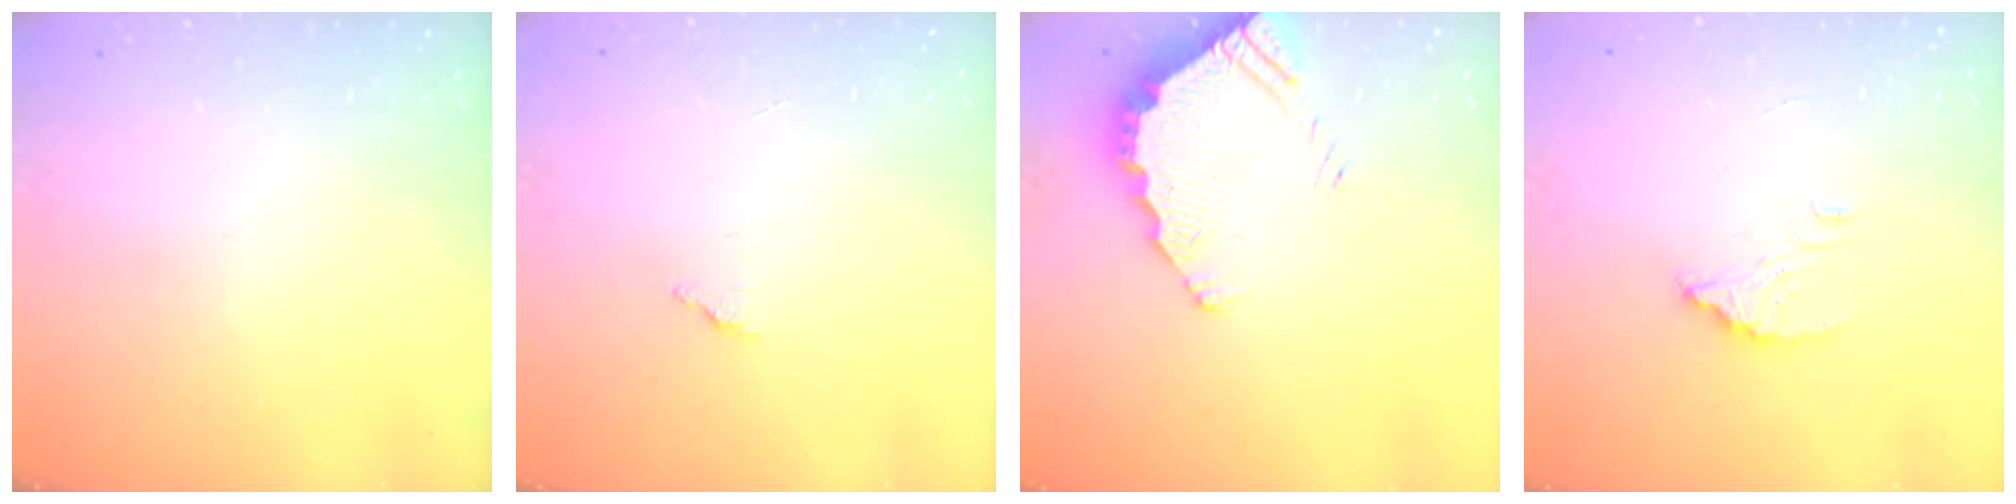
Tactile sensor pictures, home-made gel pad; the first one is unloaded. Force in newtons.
{"total": 1.5, "press": 1.5, "slide": 0.1}
{"total": 3.9, "press": 3.9, "slide": 0.3}
{"total": 2.9, "press": 2.9, "slide": 0.1}